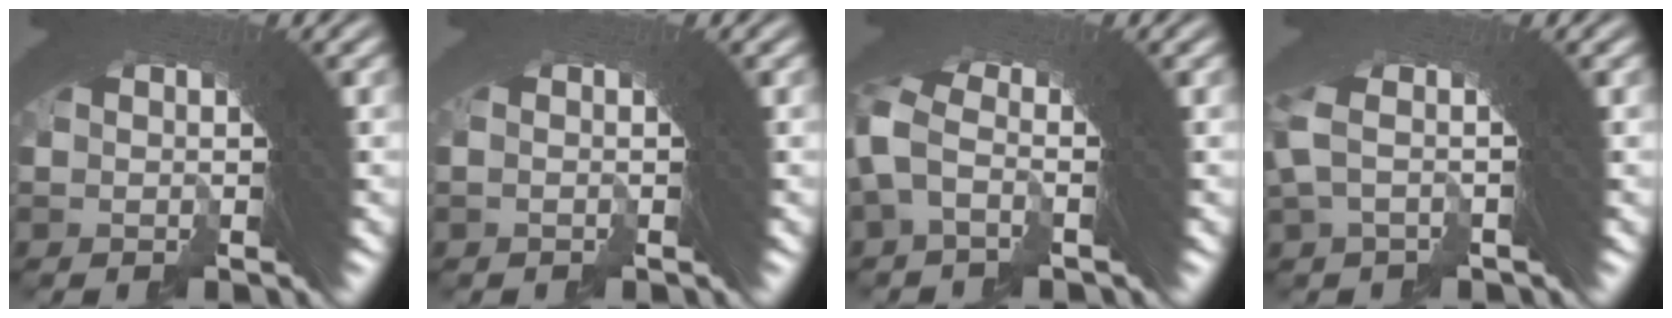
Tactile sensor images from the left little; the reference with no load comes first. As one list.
[{"total": 0.7, "force": [-0.1, -0.1, 0.6], "torque": [-0.002, 0.015, -0.009]}, {"total": 2.0, "force": [-0.4, 0.3, 1.9], "torque": [-0.051, -0.003, -0.007]}, {"total": 2.6, "force": [0.7, 0.4, 2.4], "torque": [-0.043, 0.011, 0.005]}]